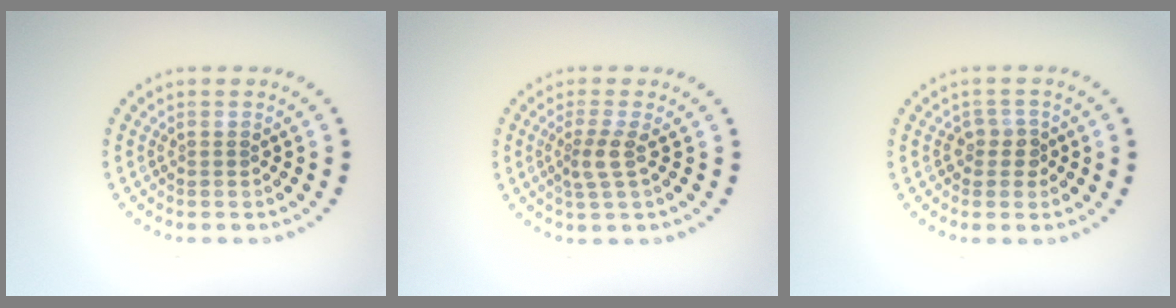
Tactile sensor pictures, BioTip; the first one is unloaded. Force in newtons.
{"total": 2.1, "press": 1.5, "slide": 1.4}
{"total": 1.9, "press": 1.6, "slide": 1.1}